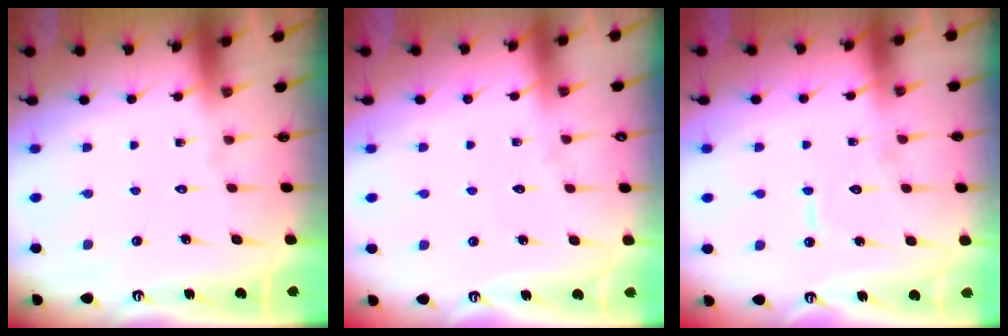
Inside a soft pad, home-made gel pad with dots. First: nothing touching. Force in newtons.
{"total": 2.8, "press": 2.8, "slide": 0.4}
{"total": 6.3, "press": 6.2, "slide": 0.6}